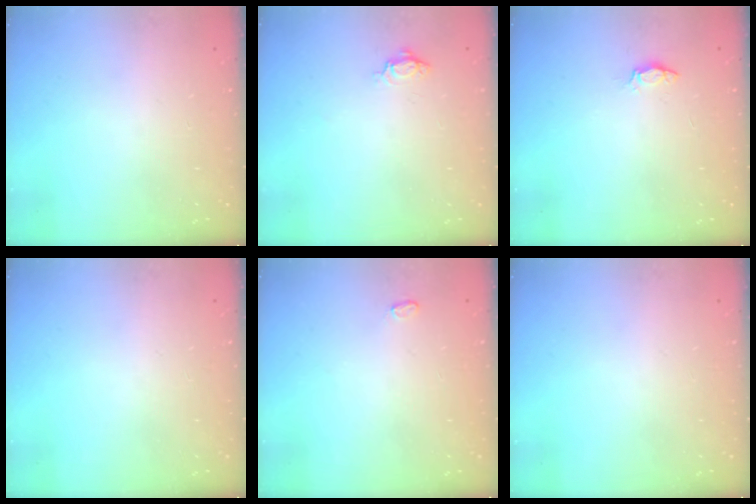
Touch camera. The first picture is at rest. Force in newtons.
{"total": 3.7, "press": 3.6, "slide": 0.4}
{"total": 3.1, "press": 3.1, "slide": 0.3}
{"total": 0.0}
{"total": 2.6, "press": 2.6, "slide": 0.3}
{"total": 0.0}